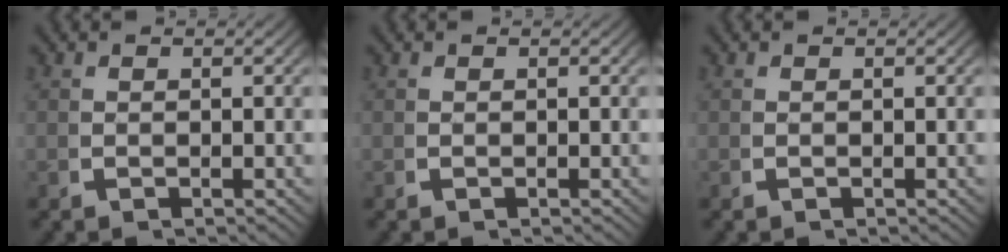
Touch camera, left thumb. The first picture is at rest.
{"total": 0.0}
{"total": 0.0}